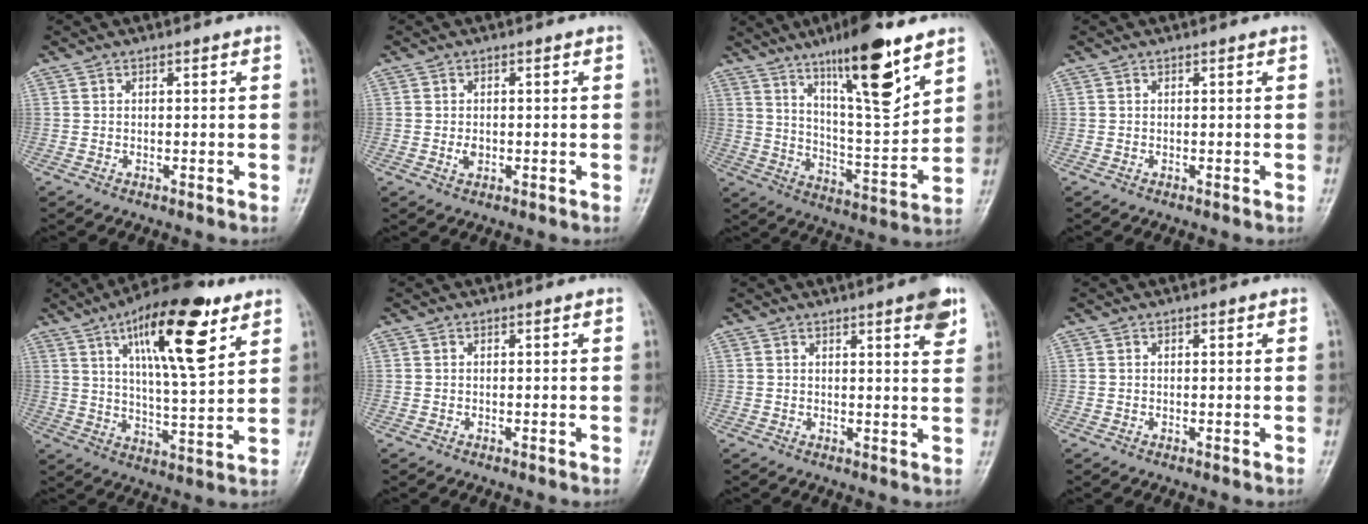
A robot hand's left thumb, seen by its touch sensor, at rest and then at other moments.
{"total": 2.0, "force": [-0.4, 1.4, 1.4], "torque": [-0.019, 0.001, -0.005]}
{"total": 18.6, "force": [11.2, 3.6, 14.4], "torque": [-0.218, -0.057, 0.193]}
{"total": 0.0}
{"total": 18.3, "force": [9.1, 5.6, 14.9], "torque": [-0.214, -0.036, 0.147]}
{"total": 0.0}
{"total": 5.3, "force": [3.2, 0.9, 4.1], "torque": [-0.045, -0.014, 0.037]}
{"total": 0.7, "force": [0.2, 0.3, 0.5], "torque": [-0.007, 0.001, 0.003]}